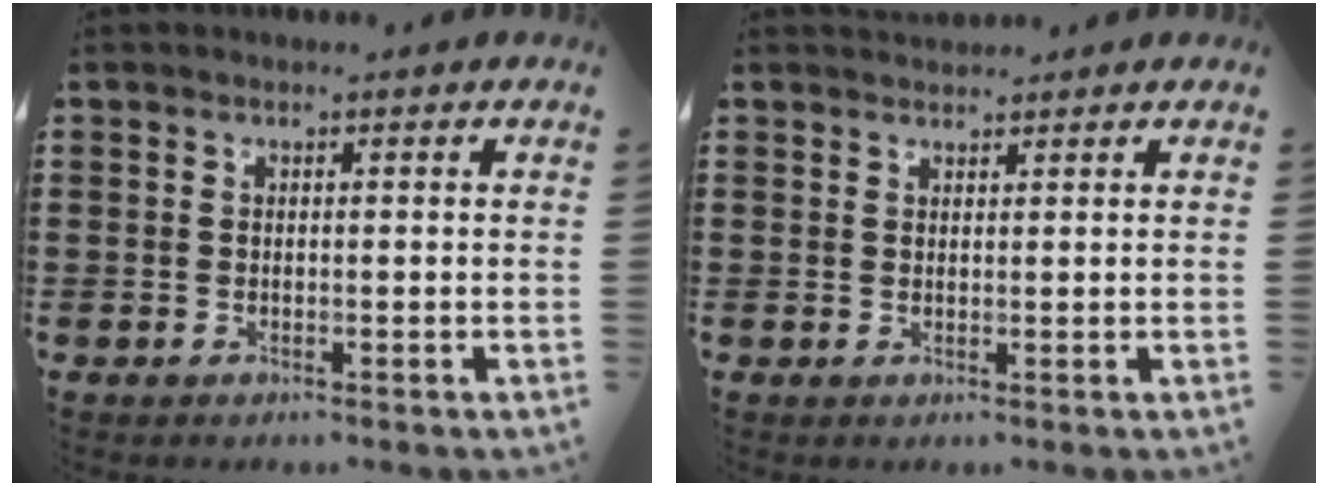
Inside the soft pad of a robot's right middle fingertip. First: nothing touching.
{"total": 1.4, "force": [1.3, 0.2, -0.2], "torque": [0.000, 0.000, 0.027]}